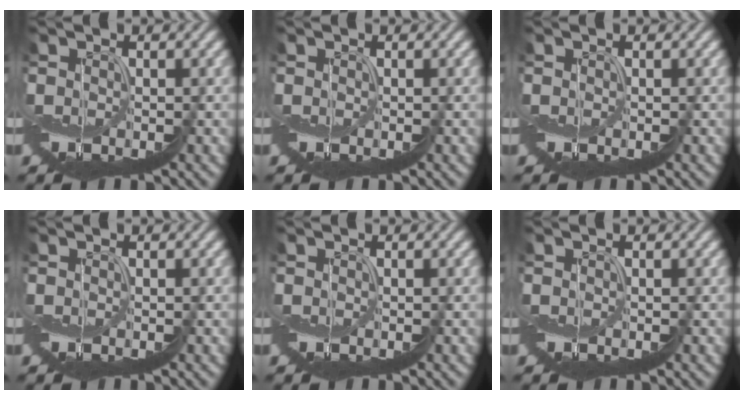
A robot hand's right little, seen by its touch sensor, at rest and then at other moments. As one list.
[{"total": 0.0}, {"total": 0.0}, {"total": 0.0}, {"total": 0.0}, {"total": 0.0}]